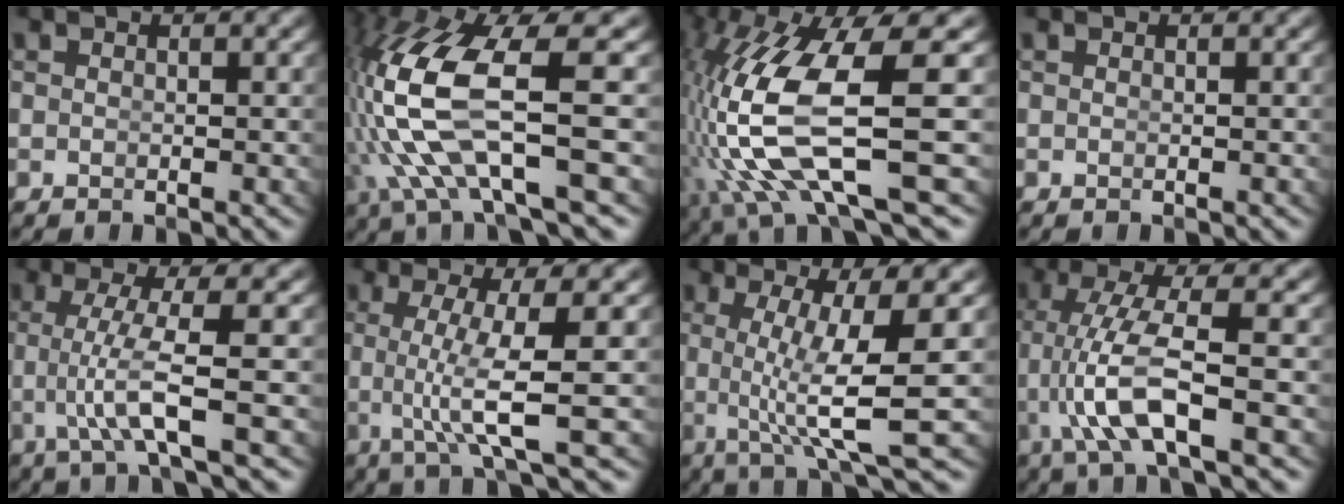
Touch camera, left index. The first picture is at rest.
{"total": 10.8, "force": [0.2, 5.1, 9.6], "torque": [-0.232, -0.031, 0.022]}
{"total": 11.3, "force": [-1.3, 4.5, 10.3], "torque": [-0.232, -0.034, 0.005]}
{"total": 0.0}
{"total": 5.1, "force": [-0.5, -0.2, 5.1], "torque": [-0.103, -0.012, -0.005]}
{"total": 5.7, "force": [-0.6, -0.1, 5.7], "torque": [-0.105, -0.015, -0.001]}
{"total": 7.2, "force": [-0.1, 0.6, 7.2], "torque": [-0.119, -0.019, 0.009]}
{"total": 5.7, "force": [-0.8, 1.1, 5.5], "torque": [-0.125, -0.012, -0.005]}